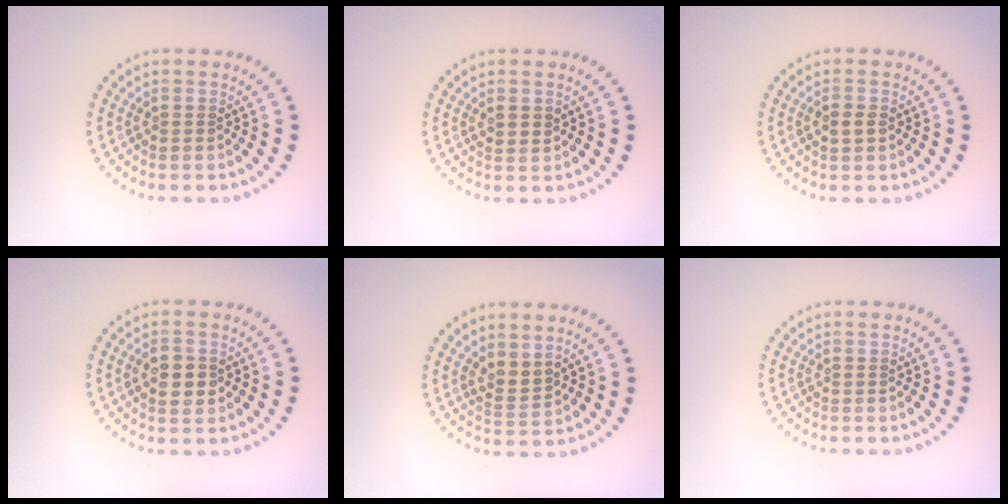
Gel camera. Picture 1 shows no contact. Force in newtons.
{"total": 1.3, "press": 1.2, "slide": 0.7}
{"total": 1.3, "press": 1.3, "slide": 0.2}
{"total": 2.9, "press": 2.9, "slide": 0.1}
{"total": 2.1, "press": 1.6, "slide": 1.3}
{"total": 0.0}